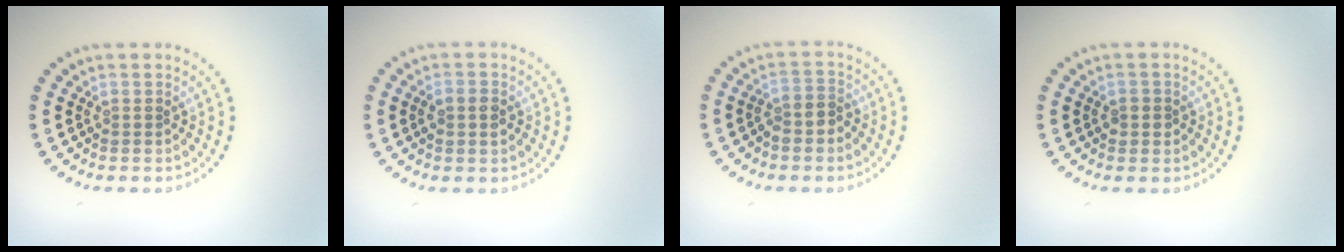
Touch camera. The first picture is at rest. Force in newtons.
{"total": 1.4, "press": 1.4, "slide": 0.0}
{"total": 2.2, "press": 1.8, "slide": 1.2}
{"total": 1.1, "press": 1.0, "slide": 0.4}